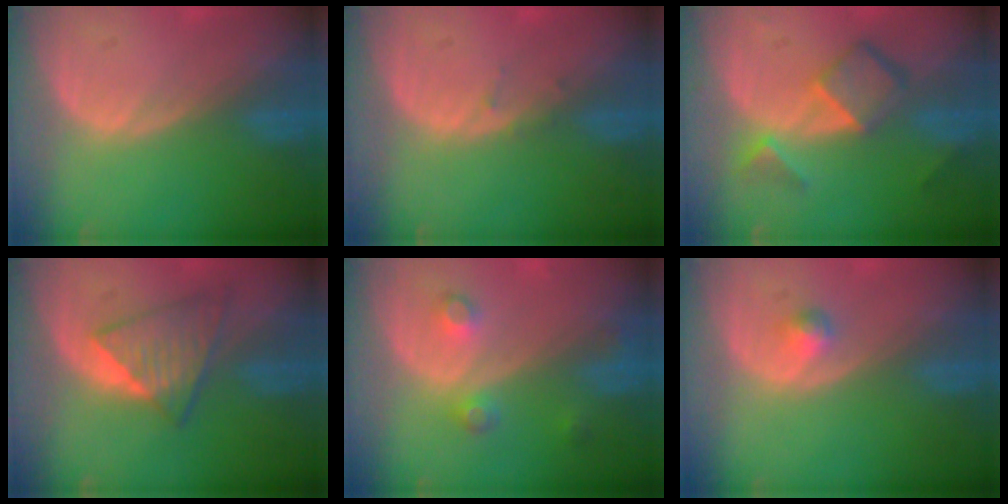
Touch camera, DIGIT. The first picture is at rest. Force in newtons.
{"total": 0.9, "press": 0.6, "slide": 0.6}
{"total": 6.9, "press": 6.0, "slide": 3.5}
{"total": 6.0, "press": 5.9, "slide": 0.7}
{"total": 3.7, "press": 3.4, "slide": 1.4}
{"total": 1.5, "press": 1.5, "slide": 0.3}